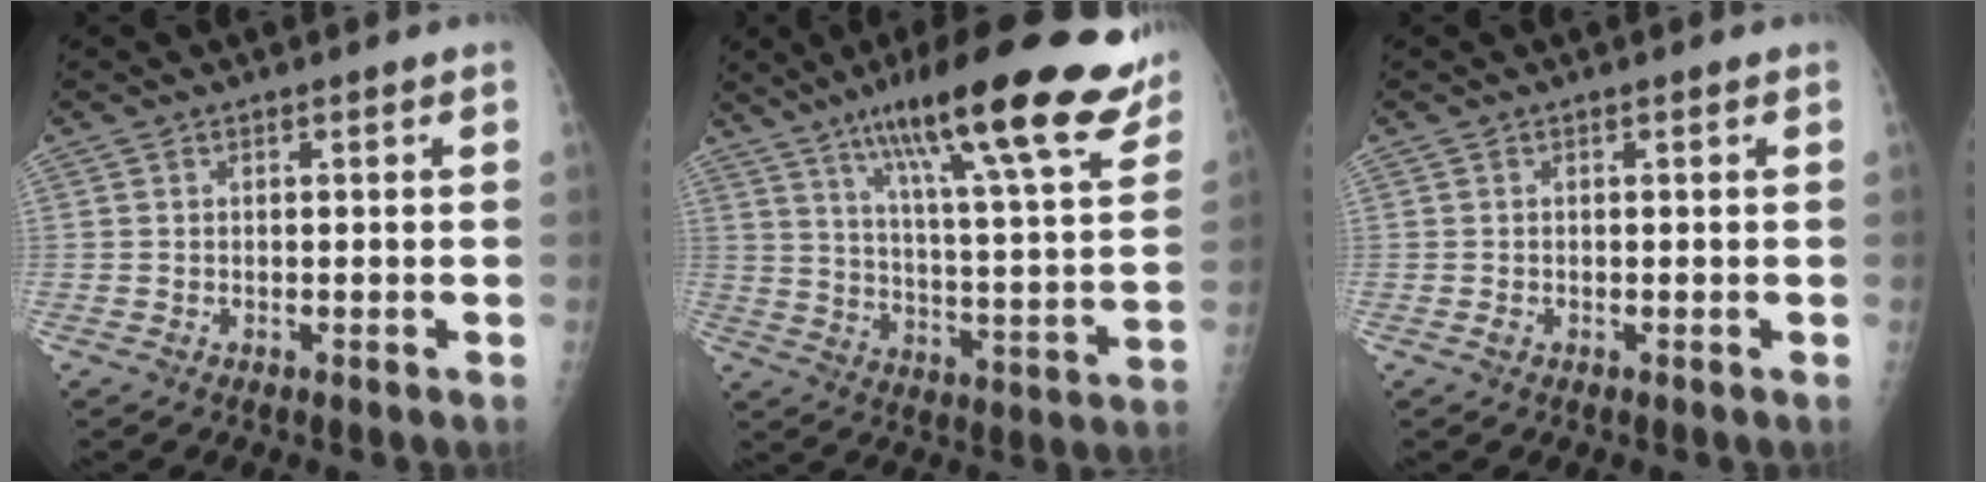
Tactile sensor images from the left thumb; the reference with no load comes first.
{"total": 26.0, "force": [17.5, 4.3, 18.7], "torque": [-0.263, -0.051, 0.261]}
{"total": 0.5, "force": [-0.1, 0.4, 0.3], "torque": [-0.002, 0.000, -0.003]}